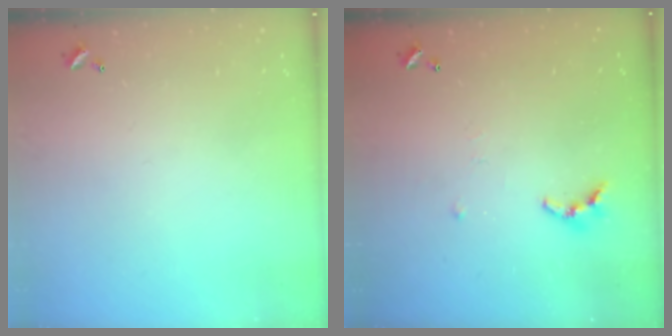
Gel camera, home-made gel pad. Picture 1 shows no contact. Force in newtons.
{"total": 6.8, "press": 6.7, "slide": 0.5}